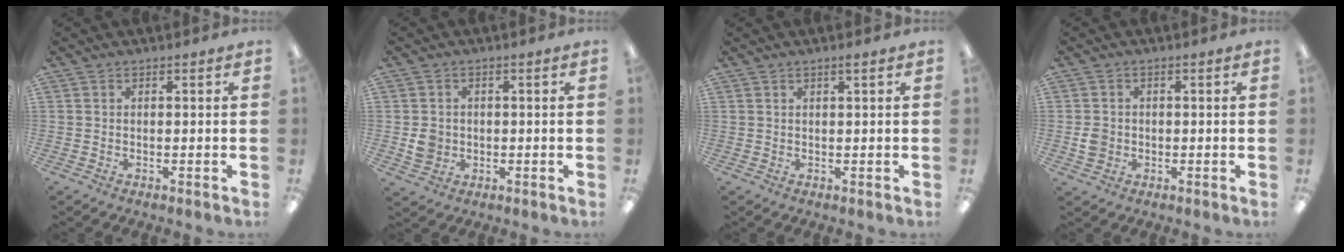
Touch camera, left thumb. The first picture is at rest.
{"total": 3.9, "force": [-0.3, 3.6, 1.4], "torque": [-0.009, 0.000, -0.007]}
{"total": 1.1, "force": [0.7, 0.1, 0.8], "torque": [-0.016, 0.001, 0.012]}
{"total": 3.3, "force": [-0.5, 2.9, 1.4], "torque": [-0.015, 0.001, -0.010]}